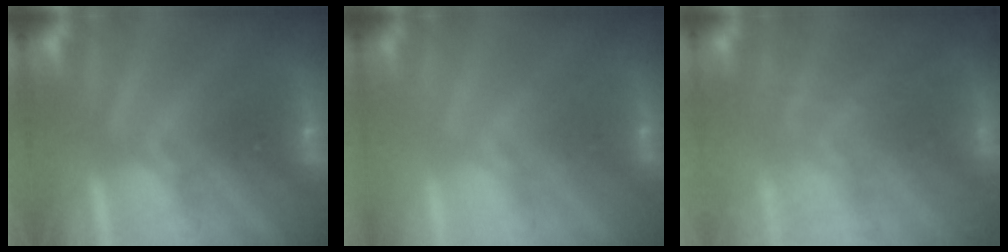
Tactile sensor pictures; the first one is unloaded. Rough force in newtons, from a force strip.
{"total": 2.2}
{"total": 7.1}